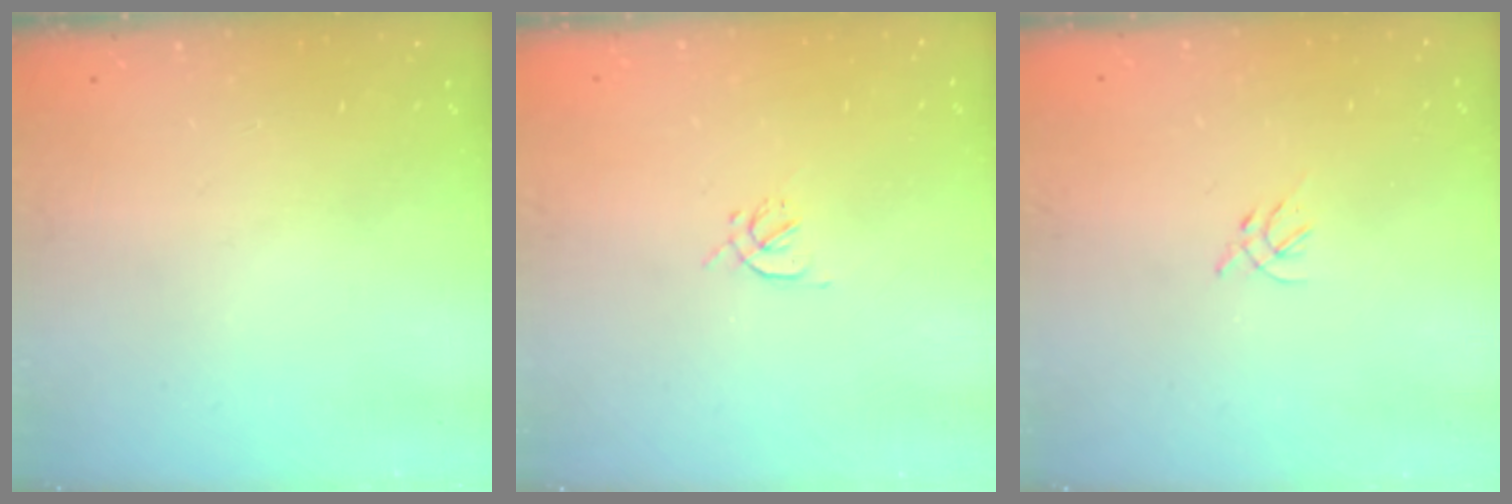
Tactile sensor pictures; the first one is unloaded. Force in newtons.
{"total": 1.2, "press": 1.2, "slide": 0.4}
{"total": 2.3, "press": 2.2, "slide": 0.6}